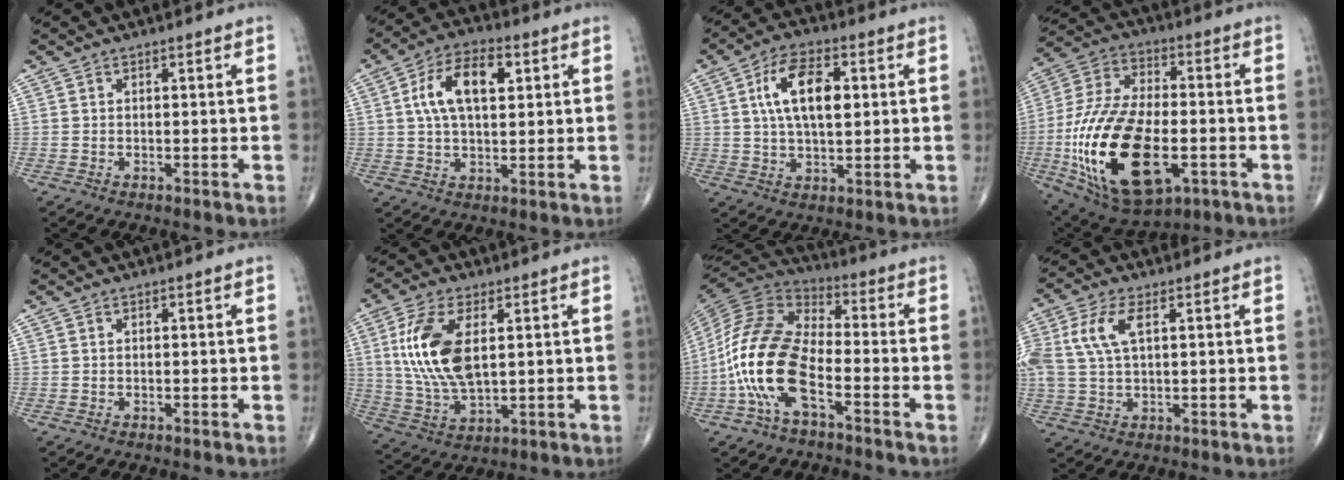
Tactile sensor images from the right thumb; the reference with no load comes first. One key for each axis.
{"total": 11.8, "fx": 3.1, "fy": 6.1, "fz": 9.6, "tx": -0.165, "ty": 0.012, "tz": 0.050}
{"total": 11.6, "fx": 2.5, "fy": 5.7, "fz": 9.8, "tx": -0.164, "ty": 0.004, "tz": 0.040}
{"total": 26.3, "fx": -6.5, "fy": 13.6, "fz": 21.6, "tx": -0.441, "ty": 0.002, "tz": -0.097}
{"total": 0.0}
{"total": 13.9, "fx": 3.0, "fy": 6.8, "fz": 11.8, "tx": -0.243, "ty": -0.011, "tz": 0.065}
{"total": 16.2, "fx": -5.5, "fy": 7.2, "fz": 13.4, "tx": -0.280, "ty": 0.039, "tz": -0.112}
{"total": 8.5, "fx": 2.5, "fy": 4.1, "fz": 7.0, "tx": -0.173, "ty": 0.011, "tz": 0.050}